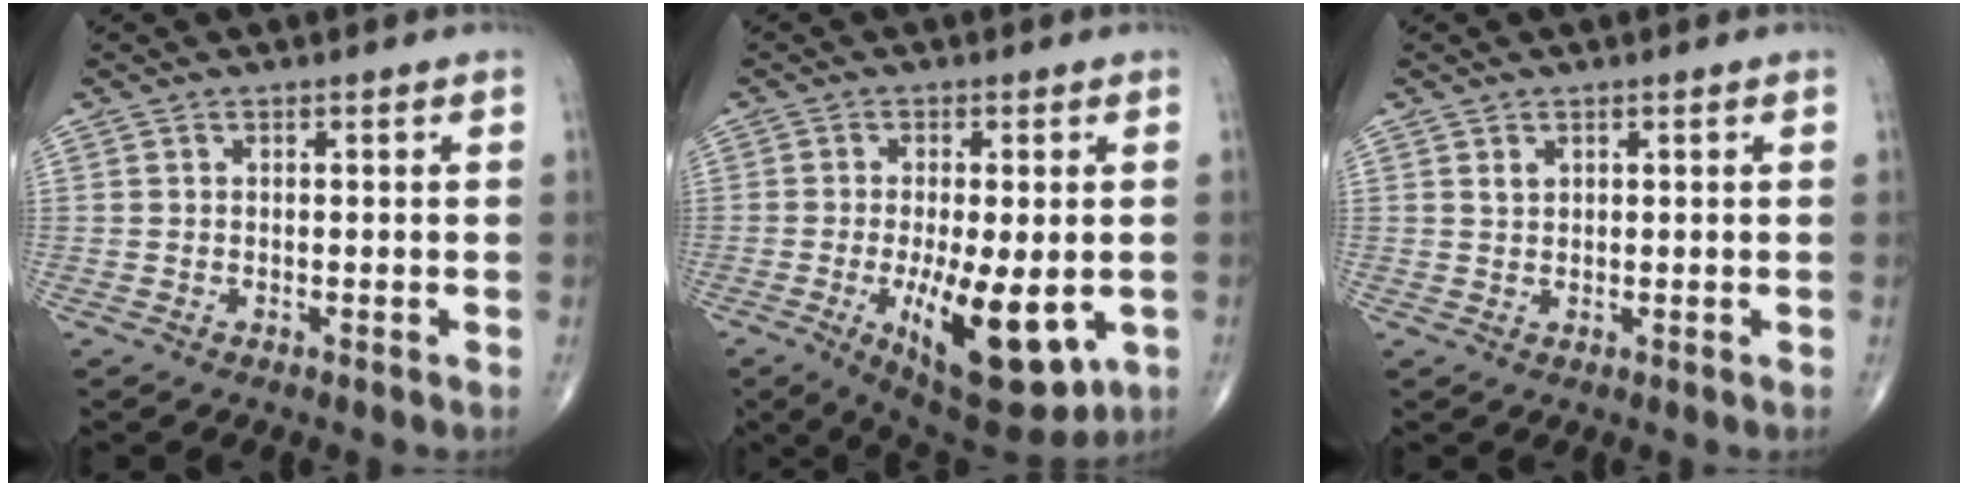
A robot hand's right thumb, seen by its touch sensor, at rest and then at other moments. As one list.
[{"total": 15.5, "force": [-3.9, 5.9, 13.8], "torque": [-0.208, -0.021, -0.044]}, {"total": 1.2, "force": [0.7, 0.8, 0.6], "torque": [-0.004, -0.002, 0.013]}]